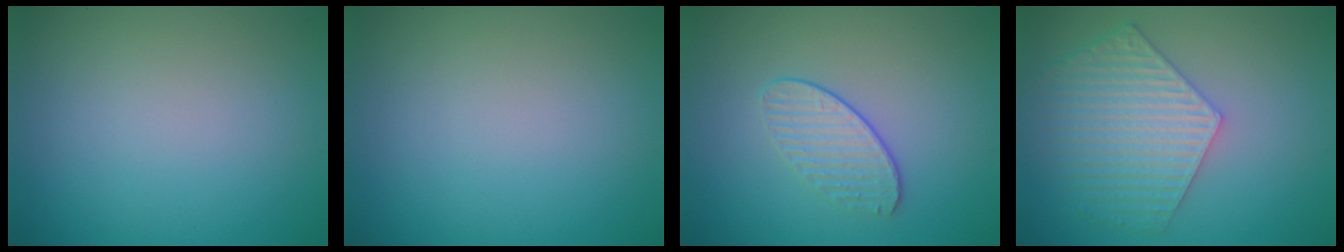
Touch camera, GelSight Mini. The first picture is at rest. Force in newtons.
{"total": 0.0}
{"total": 1.9, "press": 1.5, "slide": 1.2}
{"total": 6.0, "press": 5.0, "slide": 3.2}